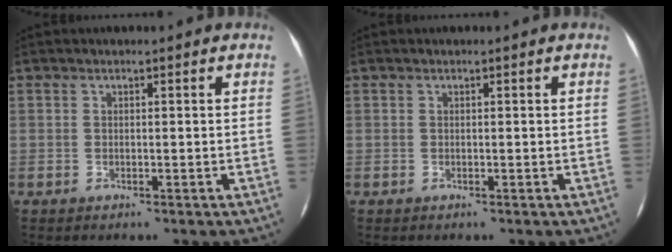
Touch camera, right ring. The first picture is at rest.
{"total": 0.0}